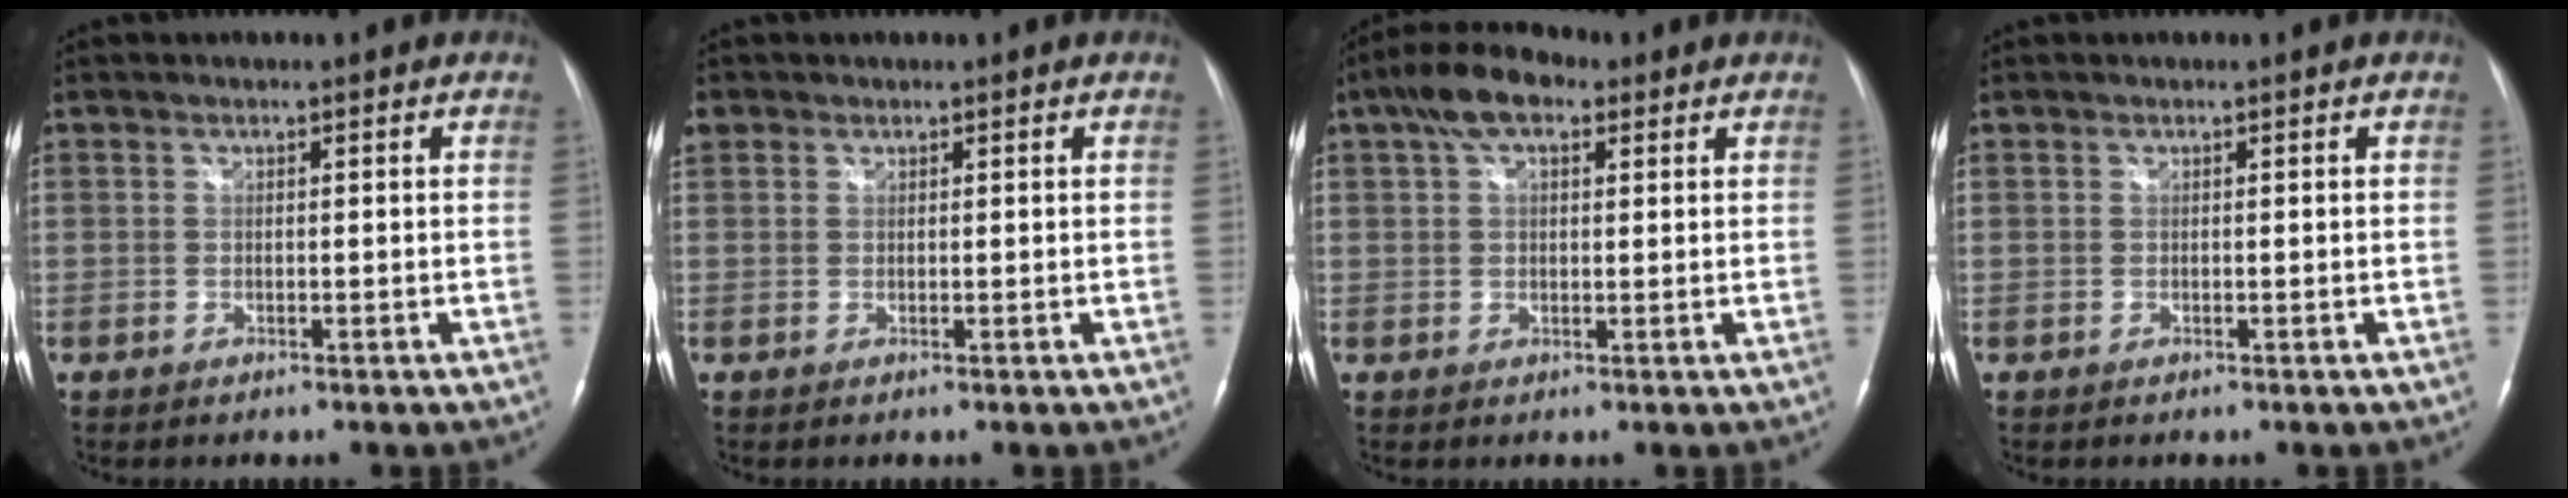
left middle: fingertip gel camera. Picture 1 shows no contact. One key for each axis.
{"total": 2.3, "fx": 1.2, "fy": 1.9, "fz": 0.5, "tx": -0.015, "ty": 0.017, "tz": 0.025}
{"total": 7.0, "fx": 3.7, "fy": 3.4, "fz": 4.9, "tx": -0.095, "ty": 0.032, "tz": 0.064}
{"total": 0.0}